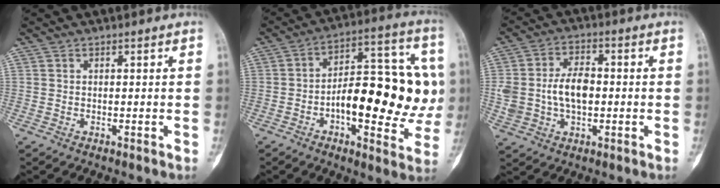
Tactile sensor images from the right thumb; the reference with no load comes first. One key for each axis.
{"total": 21.8, "fx": -1.7, "fy": 9.4, "fz": 19.6, "tx": -0.252, "ty": 0.033, "tz": -0.026}
{"total": 10.0, "fx": -0.2, "fy": 6.3, "fz": 7.8, "tx": -0.138, "ty": 0.016, "tz": -0.003}